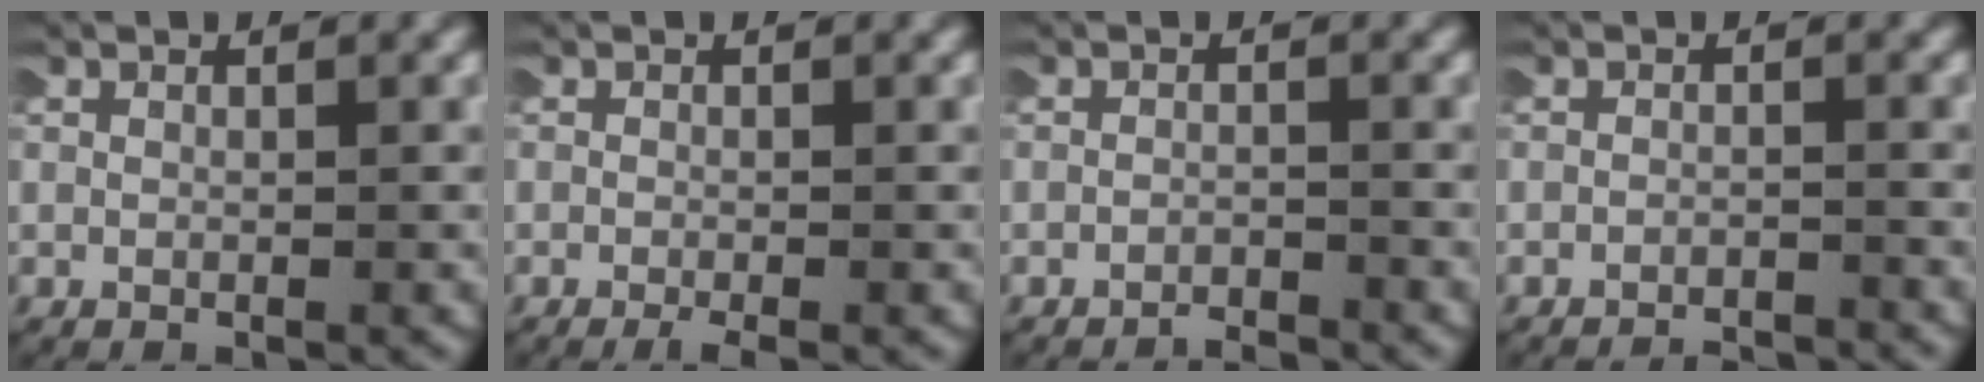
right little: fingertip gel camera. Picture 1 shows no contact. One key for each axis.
{"total": 1.6, "fx": -1.3, "fy": 0.2, "fz": 0.9, "tx": -0.017, "ty": -0.006, "tz": -0.018}
{"total": 1.6, "fx": -1.6, "fy": -0.1, "fz": -0.2, "tx": 0.000, "ty": -0.006, "tz": -0.027}
{"total": 3.3, "fx": -3.3, "fy": 0.3, "fz": -0.1, "tx": -0.001, "ty": -0.015, "tz": -0.048}